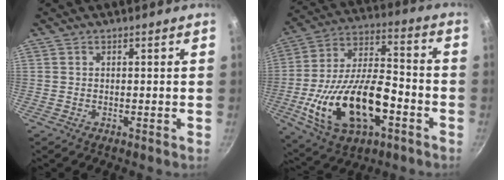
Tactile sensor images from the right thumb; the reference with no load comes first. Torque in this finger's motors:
{"motor_torque": [0.03, 1.04, 1.78, -0.99, 0.40]}